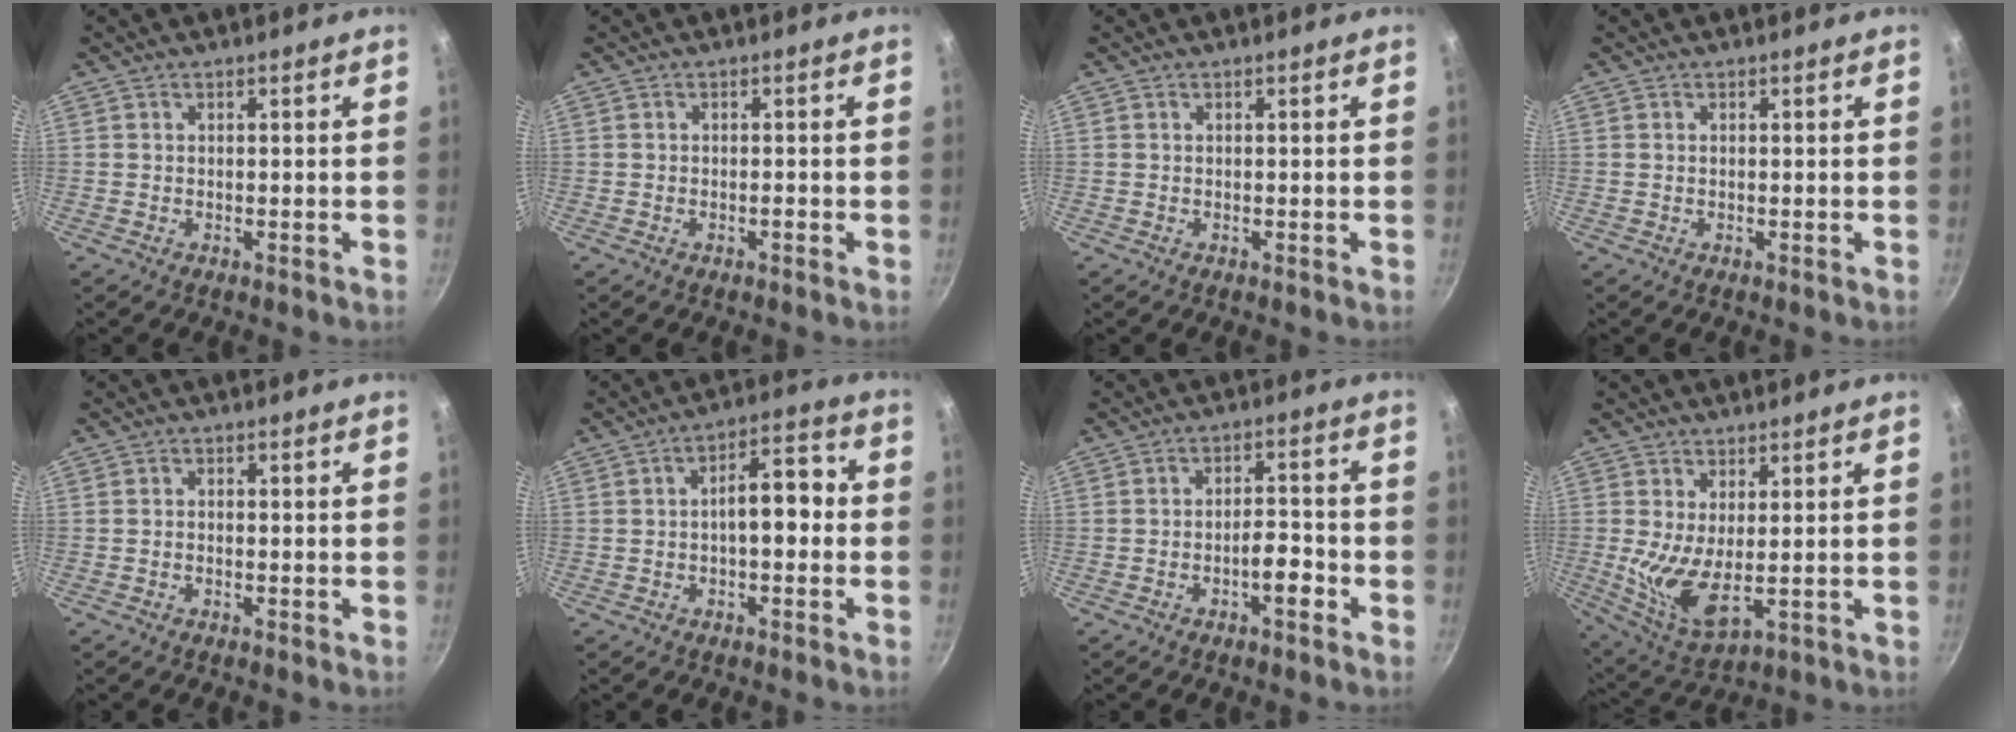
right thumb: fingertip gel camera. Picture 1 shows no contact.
{"total": 0.6, "force": [-0.4, 0.3, 0.5], "torque": [-0.008, 0.005, -0.008]}
{"total": 0.0}
{"total": 0.0}
{"total": 0.7, "force": [-0.4, 0.4, 0.4], "torque": [-0.008, 0.005, -0.008]}
{"total": 8.0, "force": [-0.7, 3.9, 7.0], "torque": [-0.080, 0.040, -0.018]}
{"total": 5.2, "force": [-2.5, 2.0, 4.1], "torque": [-0.051, 0.029, -0.041]}
{"total": 9.1, "force": [1.2, 4.0, 8.1], "torque": [-0.155, -0.030, 0.033]}